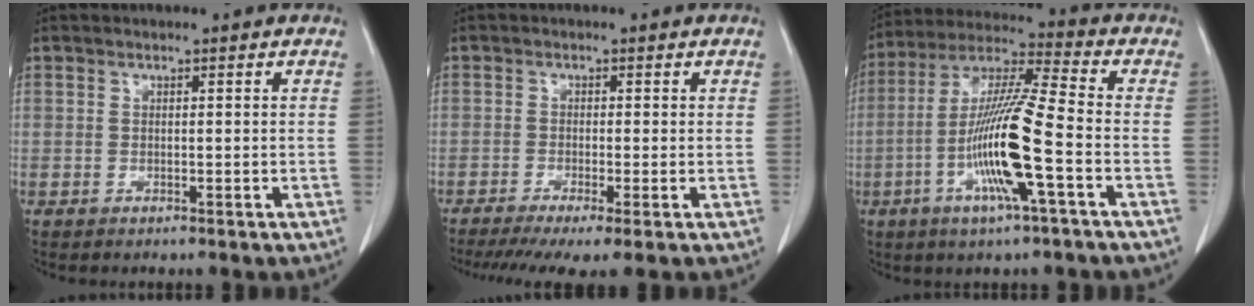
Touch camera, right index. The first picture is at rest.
{"total": 6.8, "force": [-4.7, 0.5, 4.9], "torque": [-0.079, -0.012, -0.078]}
{"total": 14.8, "force": [-4.3, 0.1, 14.2], "torque": [-0.285, -0.005, -0.088]}